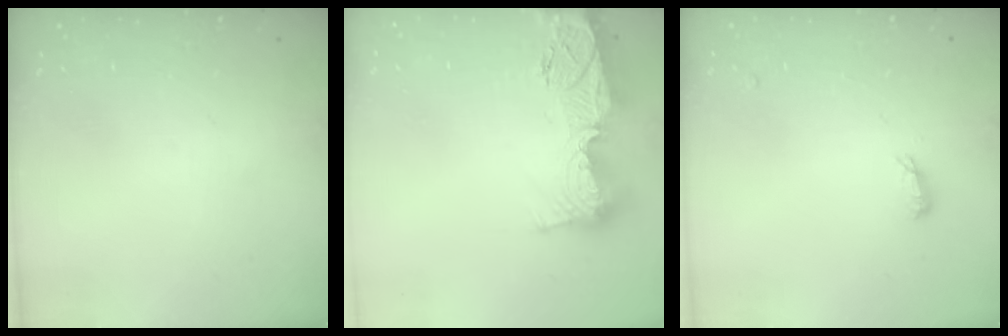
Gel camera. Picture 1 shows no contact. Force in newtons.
{"total": 18.5, "press": 18.4, "slide": 1.7}
{"total": 6.1, "press": 5.8, "slide": 1.6}